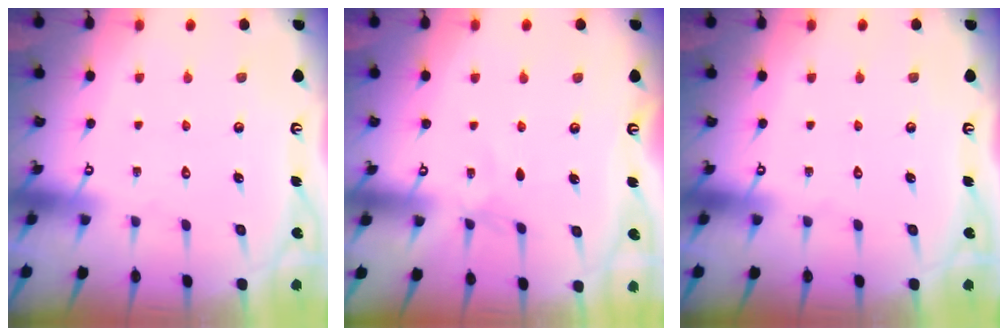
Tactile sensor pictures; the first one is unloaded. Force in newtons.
{"total": 2.6, "press": 2.6, "slide": 0.4}
{"total": 0.0}